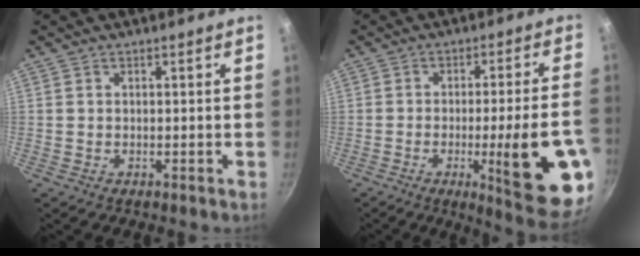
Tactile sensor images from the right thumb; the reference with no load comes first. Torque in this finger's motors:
{"motor_torque": [2.56, 2.39, 1.87, -0.75, 0.46]}